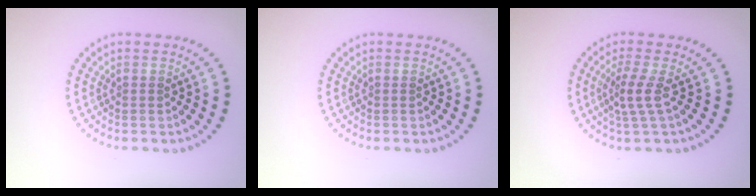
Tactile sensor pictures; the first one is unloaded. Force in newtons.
{"total": 0.0}
{"total": 2.3, "press": 1.5, "slide": 1.7}